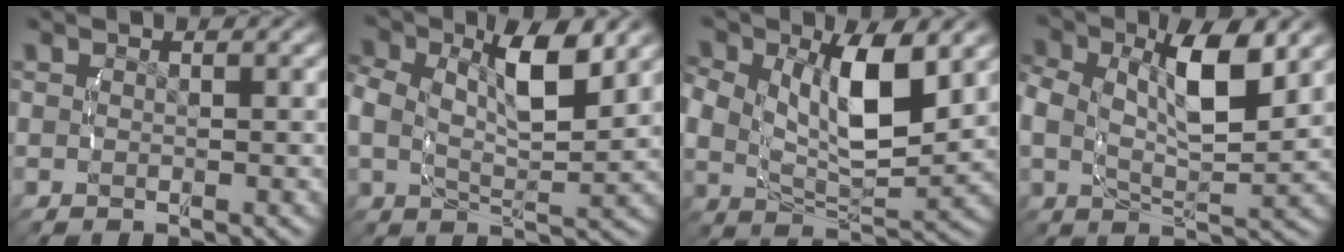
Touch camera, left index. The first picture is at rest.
{"total": 6.3, "force": [1.8, 3.0, 5.2], "torque": [-0.106, -0.016, 0.036]}
{"total": 7.4, "force": [1.7, 3.9, 6.0], "torque": [-0.116, -0.029, 0.044]}
{"total": 6.8, "force": [1.7, 3.4, 5.7], "torque": [-0.117, -0.019, 0.036]}